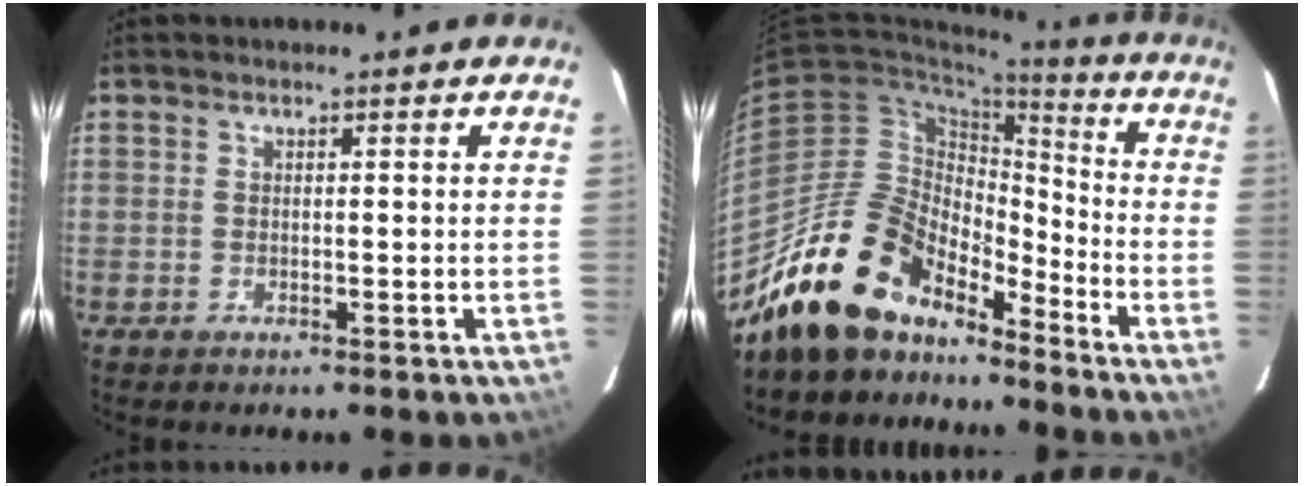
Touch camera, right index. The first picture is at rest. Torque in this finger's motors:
{"motor_torque": [0.61, -0.72, 0.86, 0.12]}